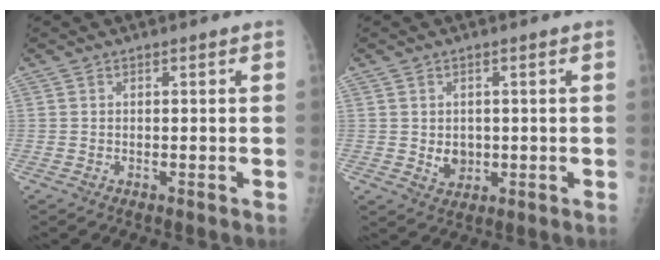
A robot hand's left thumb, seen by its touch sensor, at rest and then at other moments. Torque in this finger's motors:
{"motor_torque": [-0.09, -0.01, 0.05, 0.03, 0.00]}